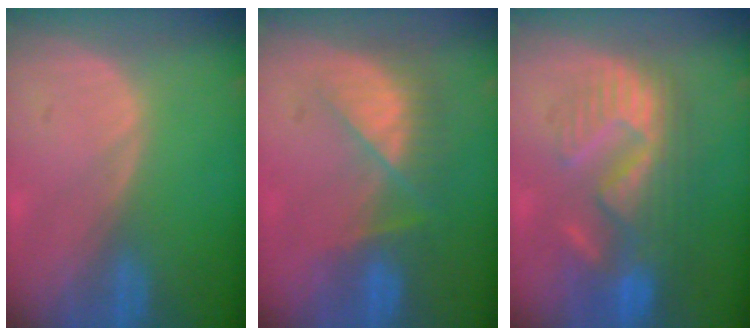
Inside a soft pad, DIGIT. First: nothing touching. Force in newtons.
{"total": 7.7, "press": 6.9, "slide": 3.5}
{"total": 10.8, "press": 9.9, "slide": 4.3}